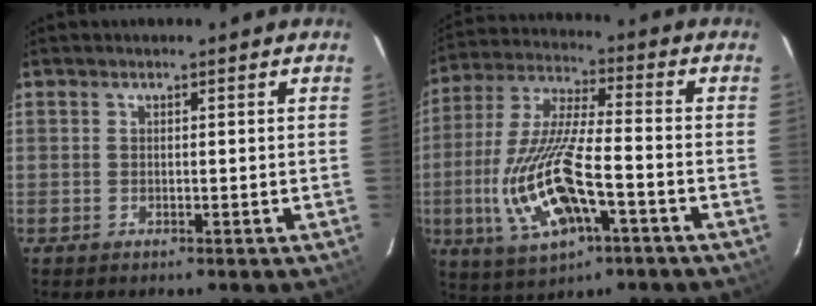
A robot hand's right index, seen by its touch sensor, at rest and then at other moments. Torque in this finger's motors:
{"motor_torque": [2.14, 0.00, 1.05, 0.21]}